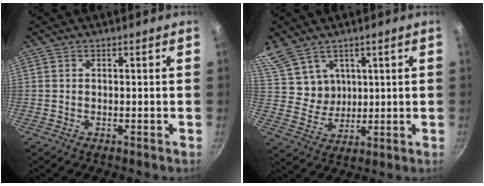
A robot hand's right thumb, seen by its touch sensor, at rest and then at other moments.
{"total": 11.8, "force": [7.4, 8.1, 4.3], "torque": [-0.072, -0.014, 0.166]}